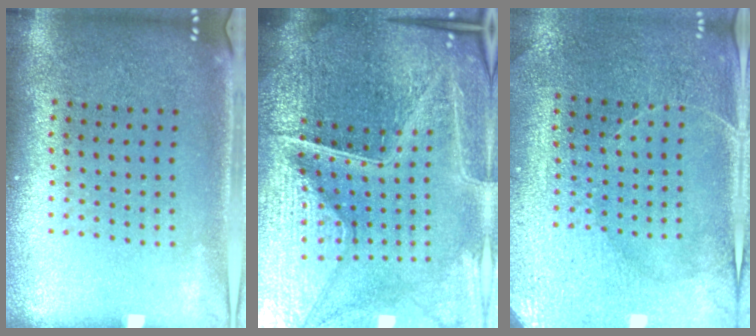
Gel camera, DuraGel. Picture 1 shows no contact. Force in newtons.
{"total": 6.8, "press": 6.0, "slide": 3.1}
{"total": 3.0, "press": 2.9, "slide": 0.3}